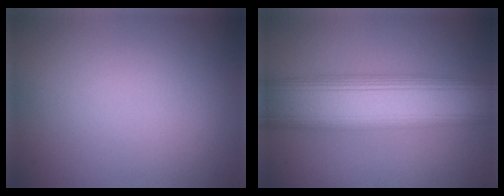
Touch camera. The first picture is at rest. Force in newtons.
{"total": 11.8, "press": 11.7, "slide": 0.5}